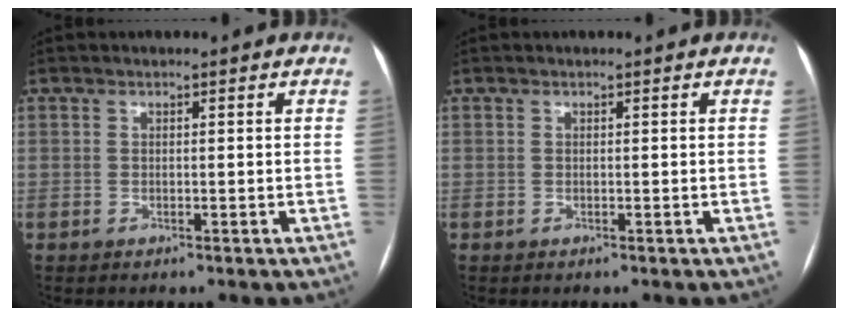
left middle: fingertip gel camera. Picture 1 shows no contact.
{"total": 0.0}